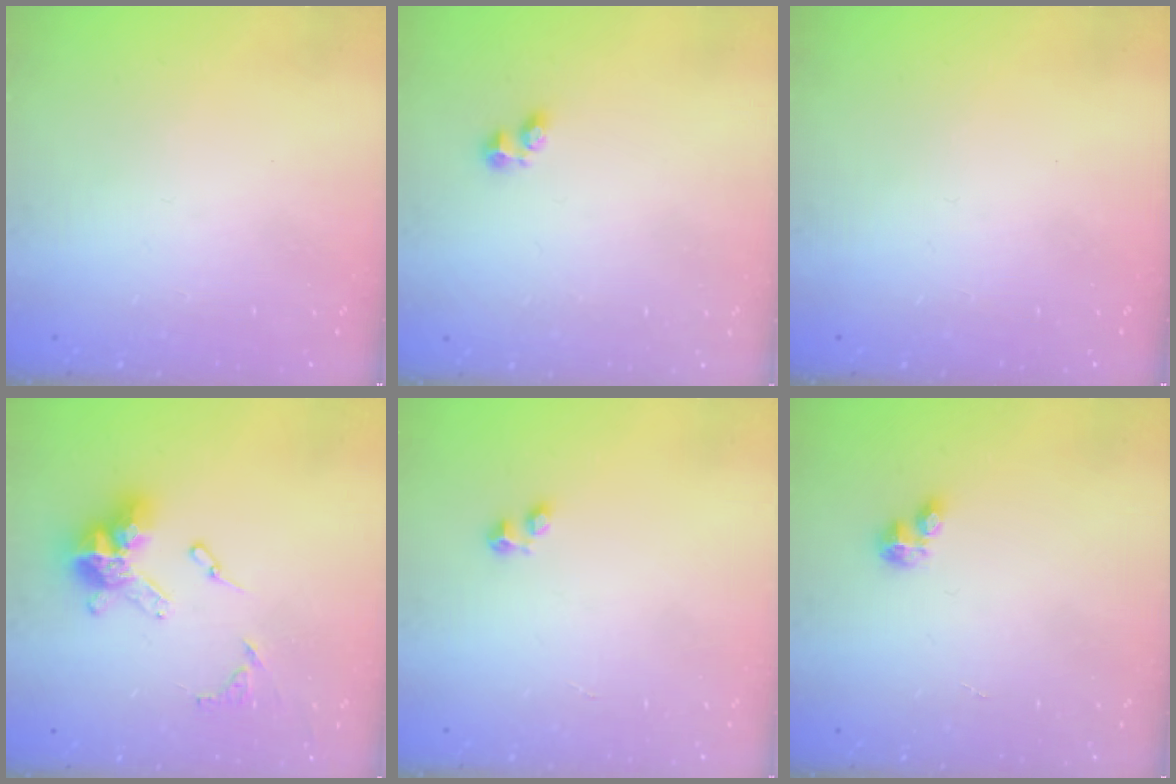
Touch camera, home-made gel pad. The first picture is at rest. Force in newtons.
{"total": 1.9, "press": 1.8, "slide": 0.5}
{"total": 0.0}
{"total": 14.2, "press": 14.1, "slide": 1.3}
{"total": 2.4, "press": 2.4, "slide": 0.4}
{"total": 3.4, "press": 3.4, "slide": 0.3}